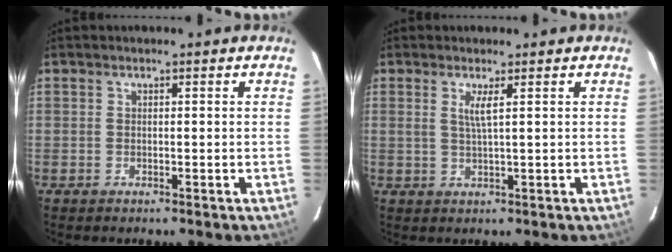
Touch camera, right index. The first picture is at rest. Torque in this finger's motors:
{"motor_torque": [0.03, 0.04, 0.05, 0.06]}